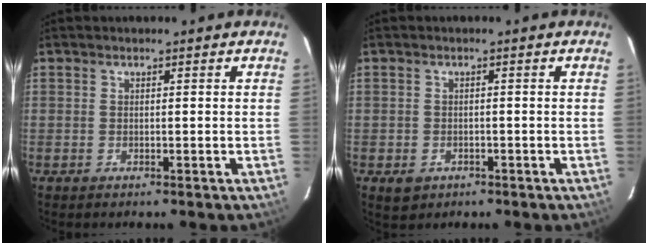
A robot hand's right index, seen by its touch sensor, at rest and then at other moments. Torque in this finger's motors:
{"motor_torque": [0.14, -0.03, 0.04, 0.03]}